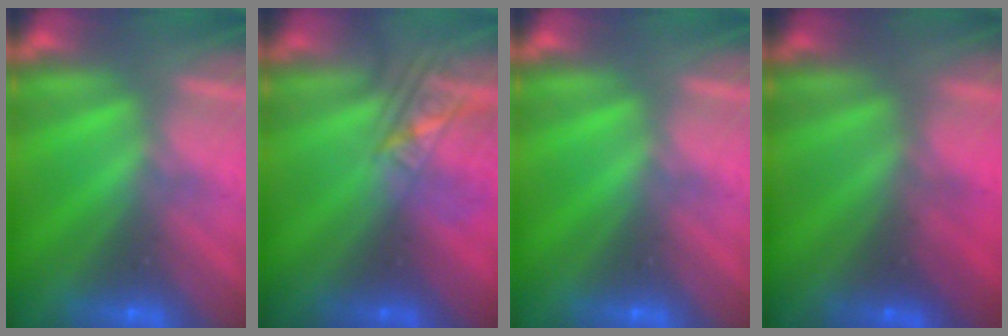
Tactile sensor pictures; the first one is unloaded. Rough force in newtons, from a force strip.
{"total": 2.3}
{"total": 0.0}
{"total": 2.2}